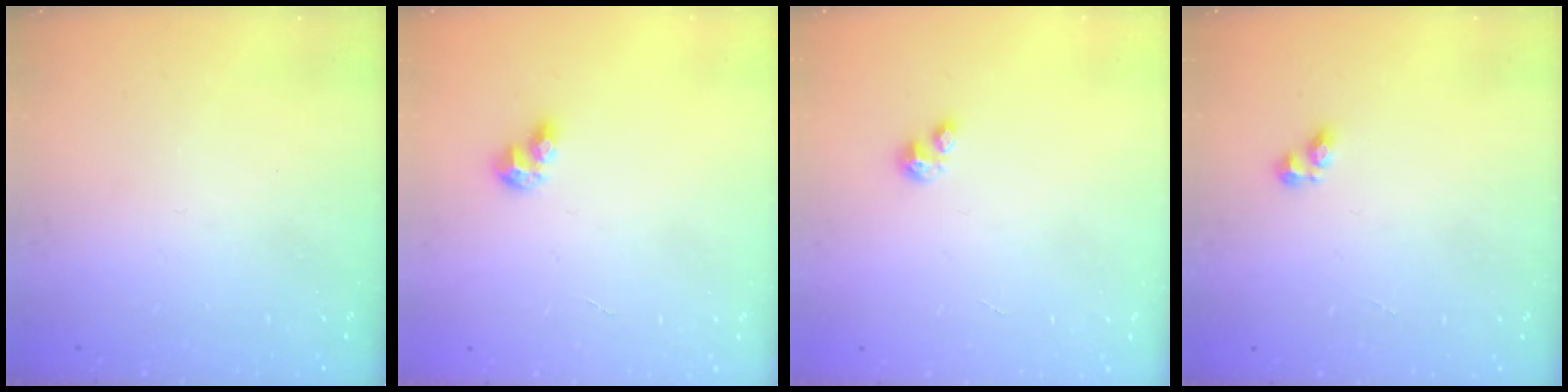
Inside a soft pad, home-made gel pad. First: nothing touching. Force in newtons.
{"total": 5.6, "press": 5.6, "slide": 0.4}
{"total": 1.7, "press": 1.7, "slide": 0.4}
{"total": 3.0, "press": 2.9, "slide": 0.6}